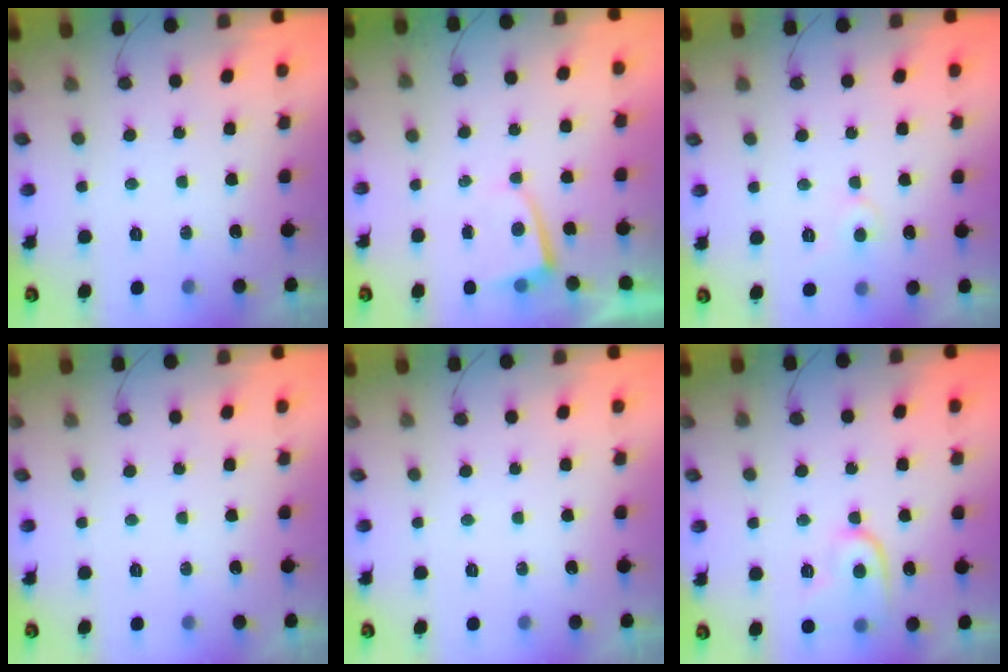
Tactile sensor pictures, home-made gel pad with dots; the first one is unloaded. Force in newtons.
{"total": 1.2, "press": 1.2, "slide": 0.2}
{"total": 4.3, "press": 4.2, "slide": 0.5}
{"total": 0.0}
{"total": 0.0}
{"total": 10.7, "press": 10.6, "slide": 1.0}